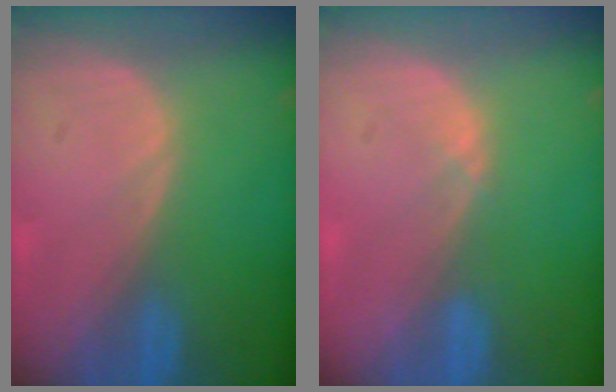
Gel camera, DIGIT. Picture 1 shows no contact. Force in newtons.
{"total": 0.7, "press": 0.6, "slide": 0.4}